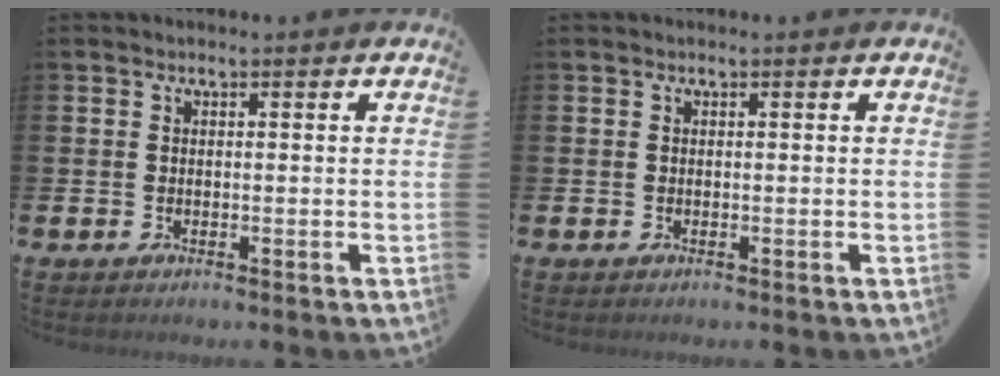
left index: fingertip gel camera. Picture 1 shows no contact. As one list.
[{"total": 0.0}]